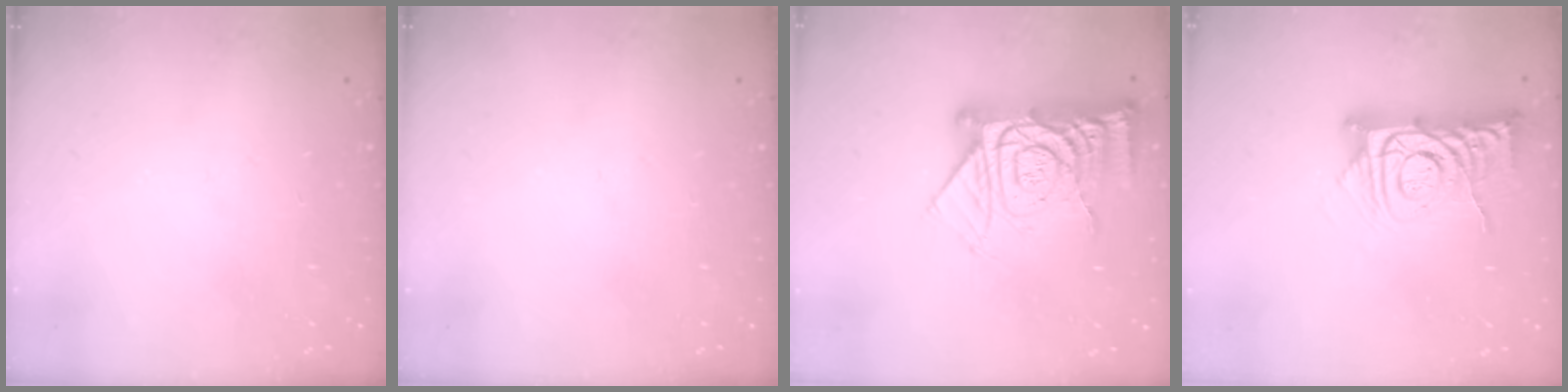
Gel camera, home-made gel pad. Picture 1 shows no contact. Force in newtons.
{"total": 0.0}
{"total": 17.2, "press": 17.2, "slide": 1.7}
{"total": 12.0, "press": 11.9, "slide": 1.2}